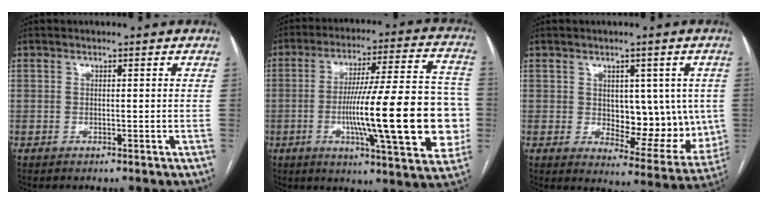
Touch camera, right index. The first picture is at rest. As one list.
[{"total": 23.4, "force": [-4.0, 2.9, 22.9], "torque": [-0.298, 0.017, -0.054]}, {"total": 11.8, "force": [0.6, 6.4, 9.8], "torque": [-0.113, 0.001, 0.028]}]